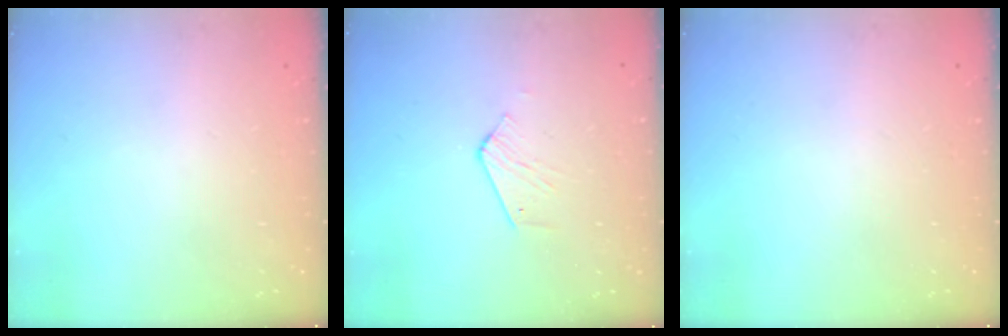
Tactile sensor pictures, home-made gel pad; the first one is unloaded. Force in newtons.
{"total": 2.6, "press": 2.6, "slide": 0.2}
{"total": 0.0}